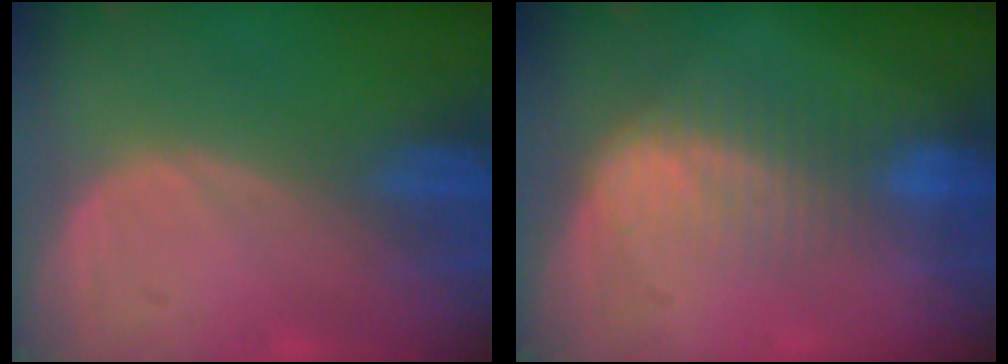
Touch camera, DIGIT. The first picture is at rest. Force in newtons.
{"total": 7.3, "press": 6.2, "slide": 3.8}